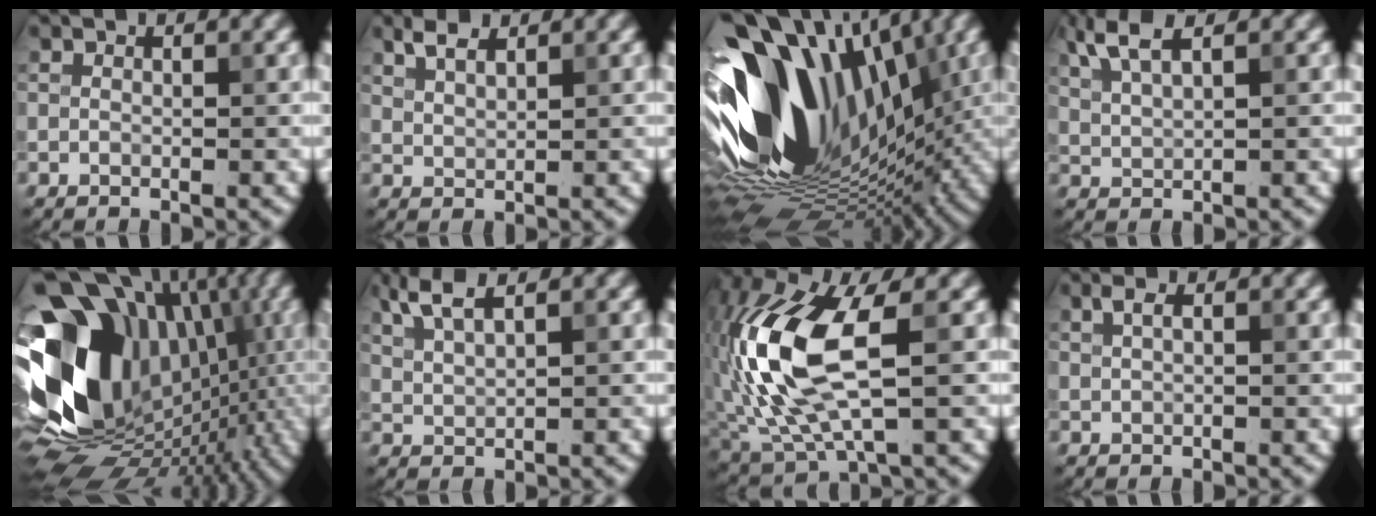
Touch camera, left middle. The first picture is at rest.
{"total": 2.1, "force": [1.7, 0.6, 1.1], "torque": [-0.021, 0.004, 0.036]}
{"total": 16.6, "force": [0.8, 10.1, 13.1], "torque": [-0.252, 0.002, 0.004]}
{"total": 3.5, "force": [2.5, 0.9, 2.4], "torque": [-0.054, 0.011, 0.053]}
{"total": 17.1, "force": [1.5, 13.2, 10.7], "torque": [-0.176, 0.010, 0.036]}
{"total": 3.3, "force": [2.4, 0.7, 2.1], "torque": [-0.048, 0.010, 0.052]}
{"total": 11.1, "force": [0.8, 4.9, 9.9], "torque": [-0.229, 0.003, 0.014]}
{"total": 1.1, "force": [0.6, 0.4, 0.8], "torque": [-0.018, 0.002, 0.013]}